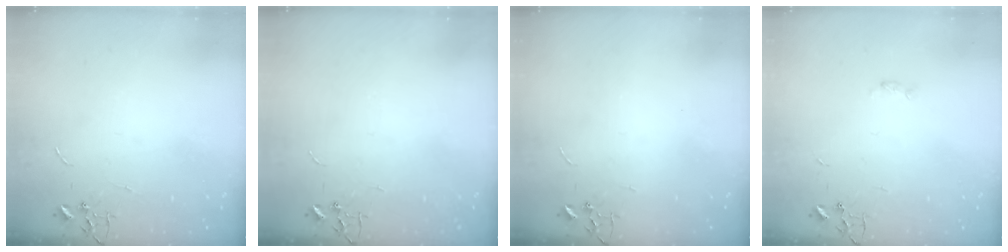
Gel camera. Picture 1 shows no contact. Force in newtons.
{"total": 0.0}
{"total": 0.0}
{"total": 1.8, "press": 1.7, "slide": 0.4}